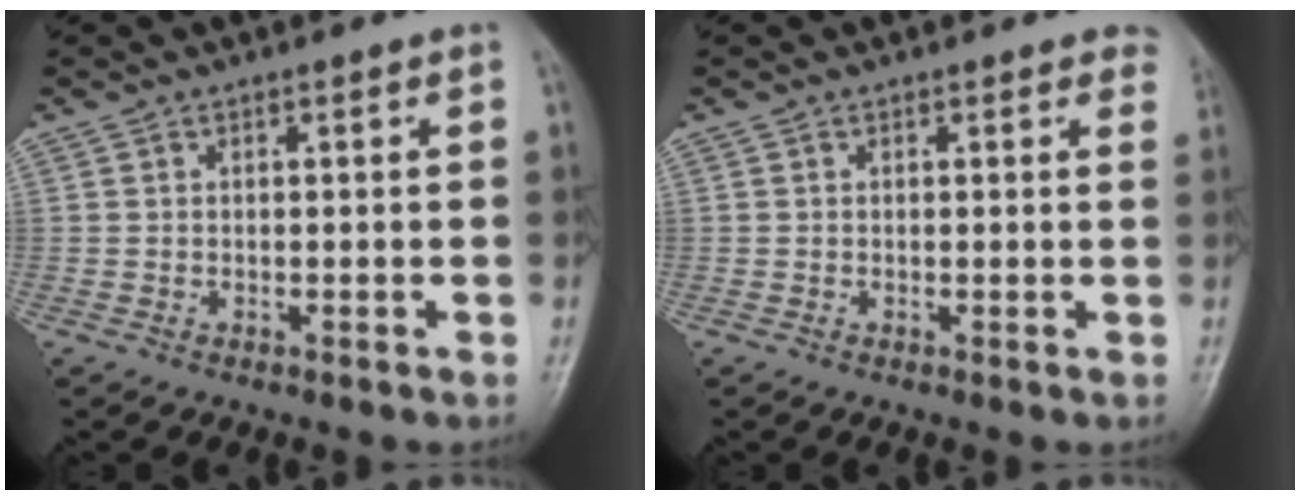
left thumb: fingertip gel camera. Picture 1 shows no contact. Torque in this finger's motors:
{"motor_torque": [-0.06, -0.04, -0.16, 0.07, 0.04]}